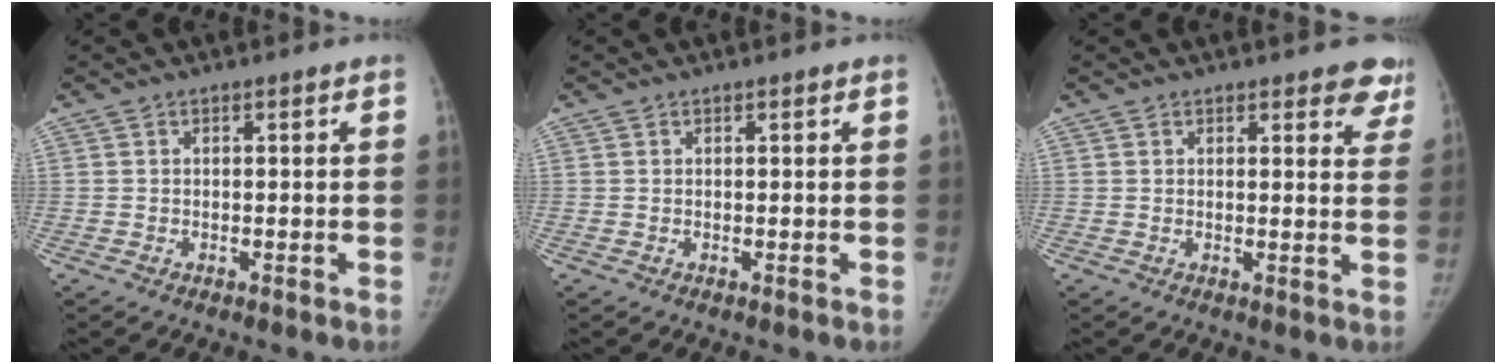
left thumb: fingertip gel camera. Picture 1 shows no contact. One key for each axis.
{"total": 0.0}
{"total": 6.3, "fx": 5.0, "fy": 2.6, "fz": 2.7, "tx": 0.011, "ty": -0.024, "tz": 0.040}